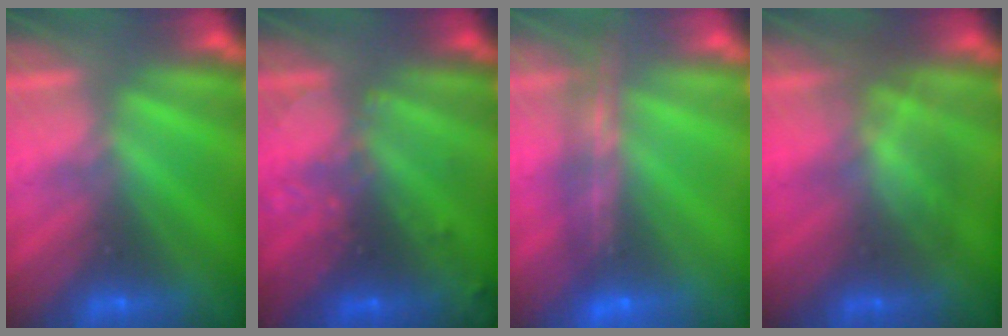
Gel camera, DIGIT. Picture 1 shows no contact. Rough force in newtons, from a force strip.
{"total": 3.2}
{"total": 7.4}
{"total": 2.8}